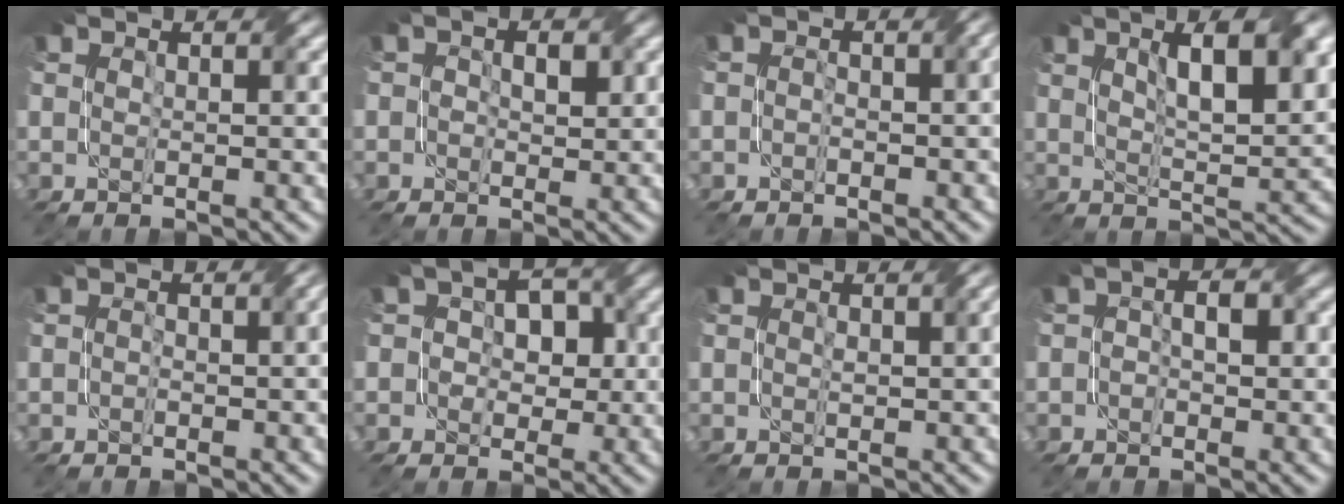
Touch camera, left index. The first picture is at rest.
{"total": 2.2, "force": [0.2, 1.7, 1.4], "torque": [-0.018, 0.001, 0.003]}
{"total": 3.1, "force": [-1.4, 1.5, 2.3], "torque": [-0.021, -0.003, -0.018]}
{"total": 7.5, "force": [3.0, 2.1, 6.5], "torque": [-0.093, 0.011, 0.046]}
{"total": 2.8, "force": [-1.2, 1.3, 2.1], "torque": [-0.022, -0.004, -0.015]}
{"total": 4.5, "force": [-0.1, 3.7, 2.6], "torque": [-0.012, 0.014, -0.020]}
{"total": 1.3, "force": [-0.1, 0.4, 1.3], "torque": [-0.018, 0.000, 0.000]}
{"total": 2.9, "force": [-0.4, 2.0, 2.0], "torque": [-0.018, 0.010, -0.009]}